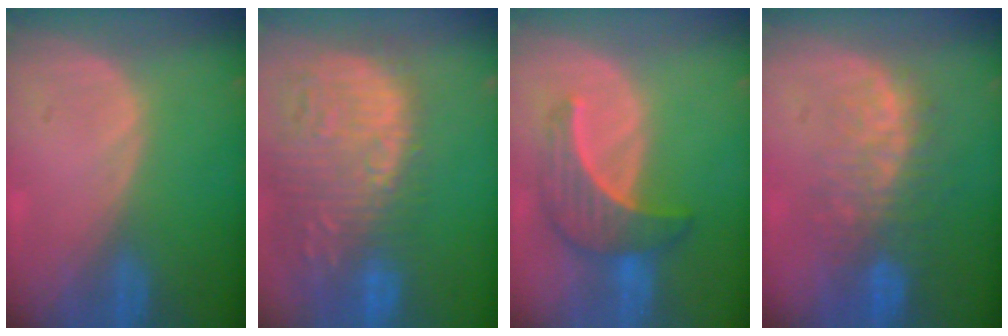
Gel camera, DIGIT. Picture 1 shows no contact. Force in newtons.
{"total": 16.0, "press": 13.2, "slide": 9.0}
{"total": 6.7, "press": 6.7, "slide": 0.7}
{"total": 9.5, "press": 8.2, "slide": 4.8}